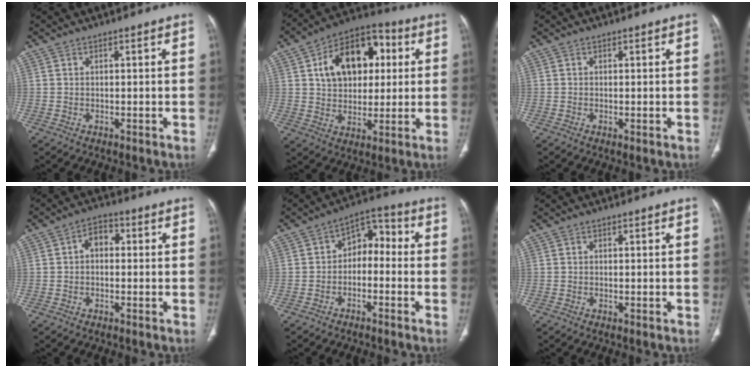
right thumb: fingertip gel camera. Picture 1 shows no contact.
{"total": 17.2, "force": [4.4, 11.6, 11.9], "torque": [-0.147, 0.013, 0.067]}
{"total": 0.6, "force": [-0.1, 0.2, 0.6], "torque": [-0.016, -0.004, -0.003]}
{"total": 4.2, "force": [0.3, 2.9, 3.0], "torque": [-0.031, 0.015, -0.006]}
{"total": 7.1, "force": [-1.3, 5.0, 4.8], "torque": [-0.042, 0.045, -0.036]}
{"total": 0.0}